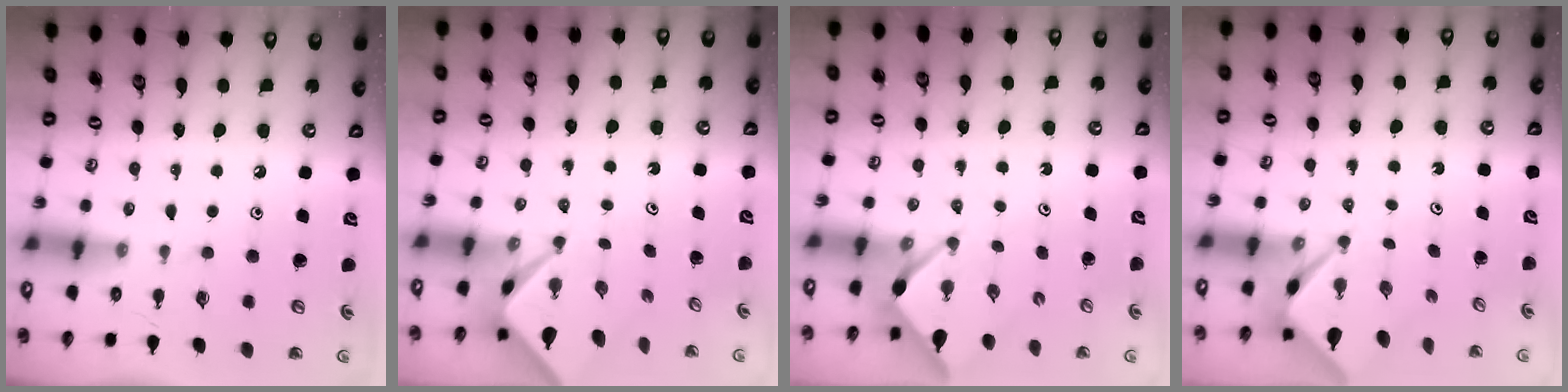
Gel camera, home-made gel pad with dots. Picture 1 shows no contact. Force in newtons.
{"total": 2.3, "press": 2.2, "slide": 0.3}
{"total": 2.6, "press": 2.6, "slide": 0.1}
{"total": 2.5, "press": 2.5, "slide": 0.2}